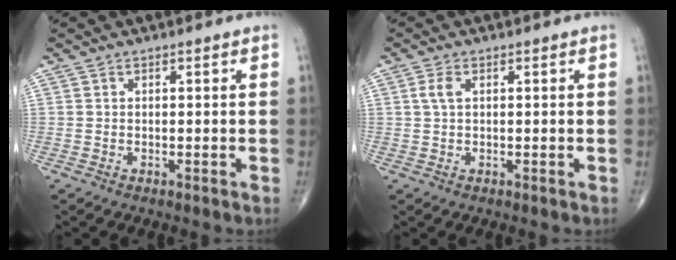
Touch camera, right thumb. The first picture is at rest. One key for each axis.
{"total": 2.3, "fx": 0.6, "fy": 1.2, "fz": 1.9, "tx": -0.046, "ty": 0.008, "tz": 0.013}